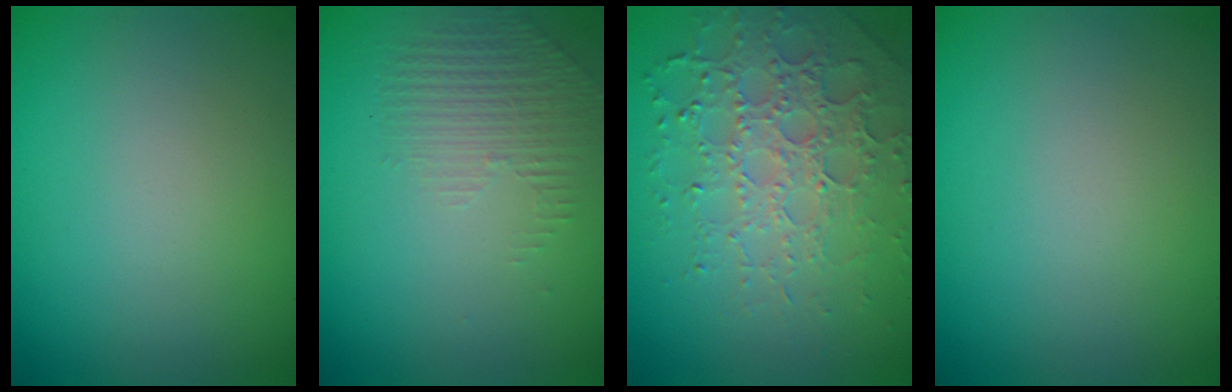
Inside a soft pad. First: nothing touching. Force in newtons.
{"total": 1.3, "press": 0.5, "slide": 1.2}
{"total": 5.2, "press": 4.3, "slide": 2.8}
{"total": 0.0}